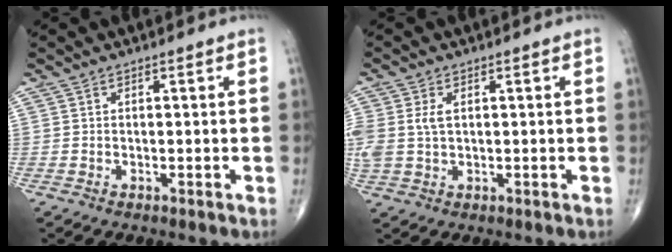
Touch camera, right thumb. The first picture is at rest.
{"total": 5.0, "force": [0.9, 3.2, 3.8], "torque": [-0.099, 0.009, 0.023]}